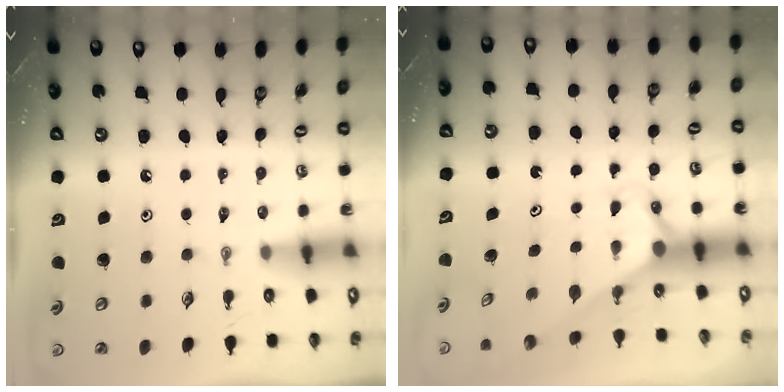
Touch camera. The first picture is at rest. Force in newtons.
{"total": 3.0, "press": 3.0, "slide": 0.0}